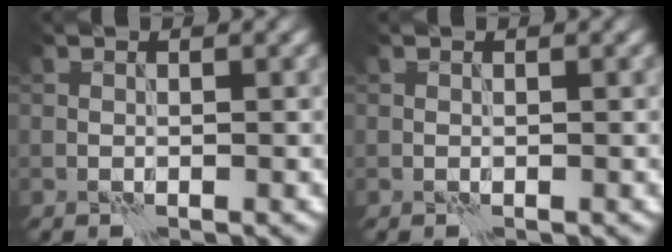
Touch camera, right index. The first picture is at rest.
{"total": 0.0}